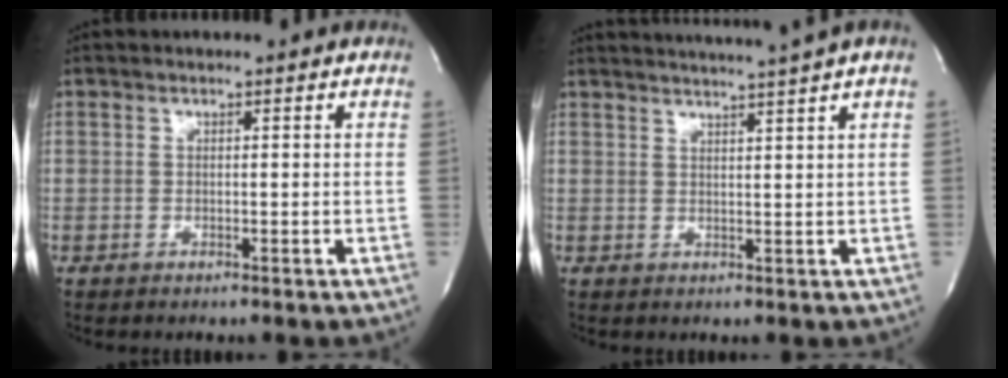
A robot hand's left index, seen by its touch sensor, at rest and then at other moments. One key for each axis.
{"total": 8.0, "fx": 6.9, "fy": -2.0, "fz": 3.4, "tx": -0.048, "ty": 0.000, "tz": 0.087}